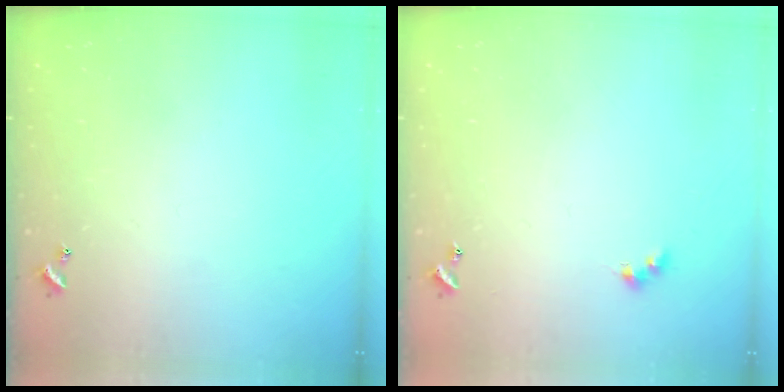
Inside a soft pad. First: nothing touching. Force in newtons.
{"total": 3.0, "press": 2.9, "slide": 0.5}